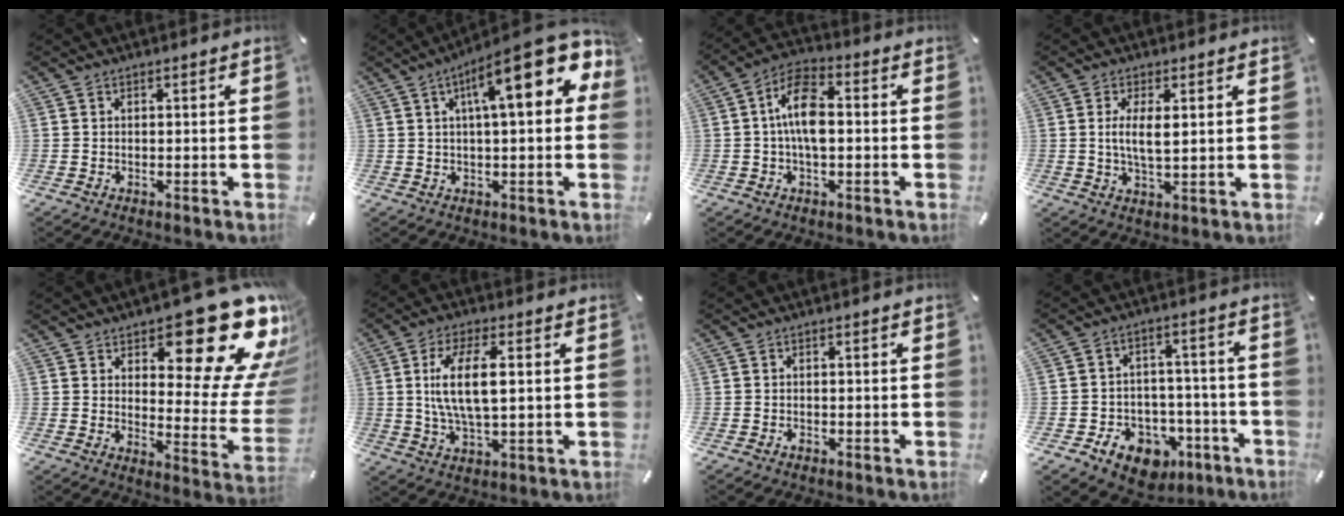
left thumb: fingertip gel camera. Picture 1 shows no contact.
{"total": 18.2, "force": [7.1, 5.0, 15.9], "torque": [-0.234, -0.033, 0.104]}
{"total": 9.9, "force": [-0.5, 4.8, 8.6], "torque": [-0.161, 0.009, -0.008]}
{"total": 5.8, "force": [1.1, 1.8, 5.4], "torque": [-0.105, -0.003, 0.013]}
{"total": 22.8, "force": [14.2, 9.0, 15.3], "torque": [-0.176, -0.111, 0.227]}
{"total": 10.7, "force": [1.9, 3.7, 9.8], "torque": [-0.205, -0.004, 0.023]}
{"total": 0.7, "force": [-0.5, 0.3, 0.3], "torque": [-0.008, 0.000, -0.010]}
{"total": 10.2, "force": [-5.6, 7.7, 3.7], "torque": [-0.049, 0.038, -0.089]}